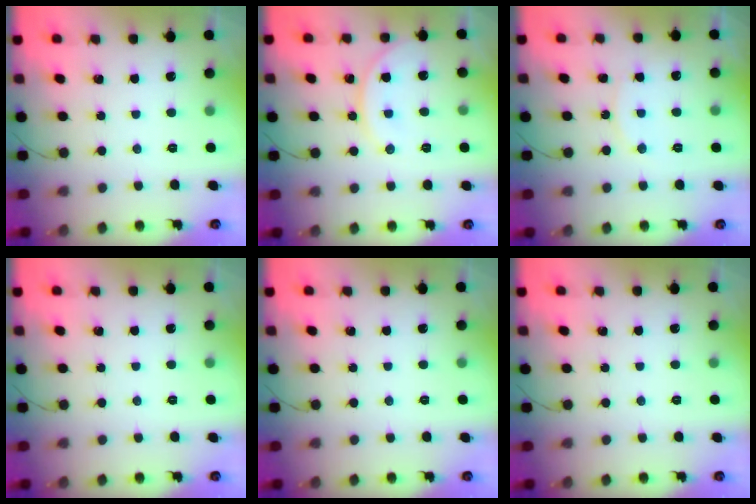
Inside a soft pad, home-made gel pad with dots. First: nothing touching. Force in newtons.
{"total": 9.4, "press": 9.4, "slide": 0.2}
{"total": 7.4, "press": 7.4, "slide": 0.1}
{"total": 0.0}
{"total": 0.0}
{"total": 0.0}